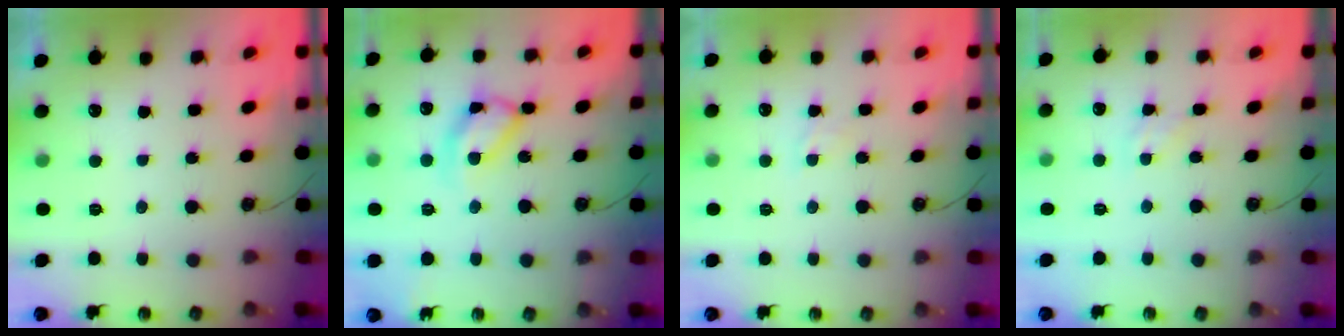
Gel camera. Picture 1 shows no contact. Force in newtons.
{"total": 11.9, "press": 11.9, "slide": 1.2}
{"total": 5.0, "press": 5.0, "slide": 0.7}
{"total": 1.4, "press": 1.4, "slide": 0.2}